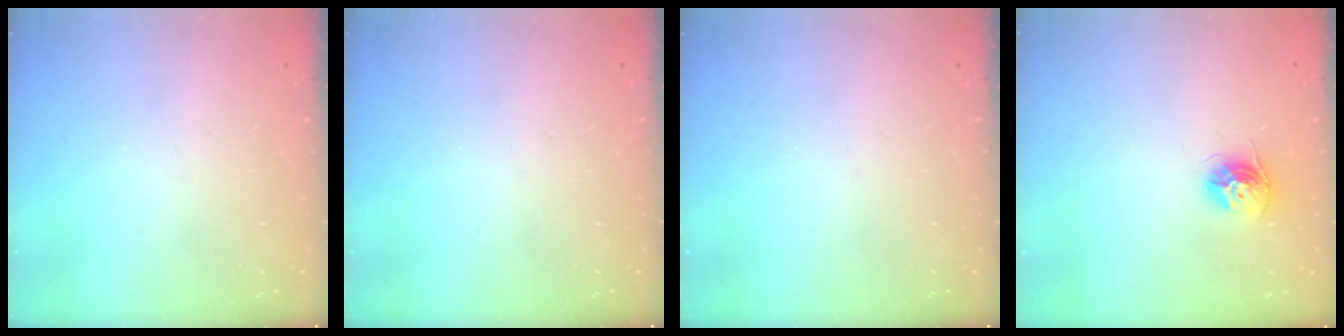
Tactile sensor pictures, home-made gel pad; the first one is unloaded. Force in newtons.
{"total": 0.0}
{"total": 0.0}
{"total": 10.6, "press": 10.5, "slide": 0.8}